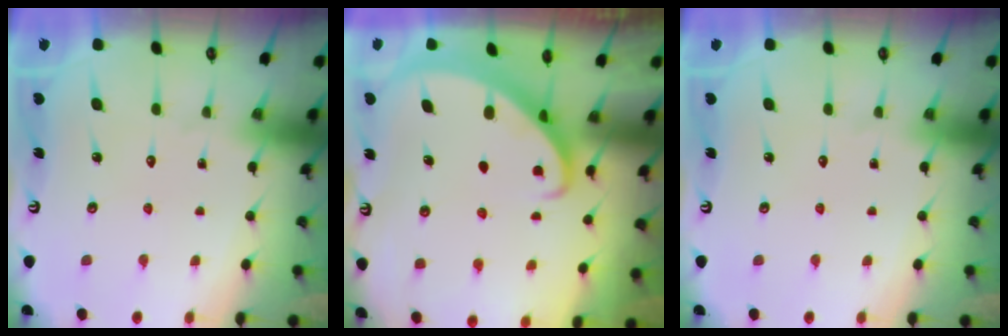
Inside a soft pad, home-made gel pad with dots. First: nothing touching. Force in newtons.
{"total": 2.5, "press": 2.5, "slide": 0.2}
{"total": 0.0}